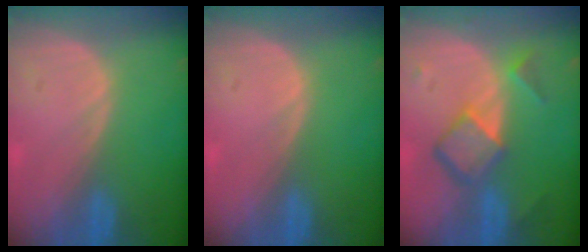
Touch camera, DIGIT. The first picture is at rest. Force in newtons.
{"total": 0.0}
{"total": 6.9, "press": 5.9, "slide": 3.5}